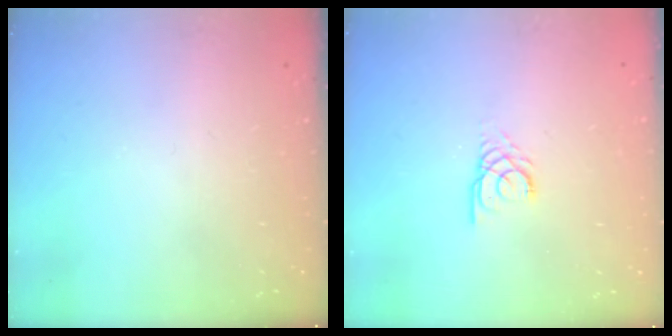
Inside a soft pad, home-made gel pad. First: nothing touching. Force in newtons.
{"total": 2.9, "press": 2.9, "slide": 0.3}